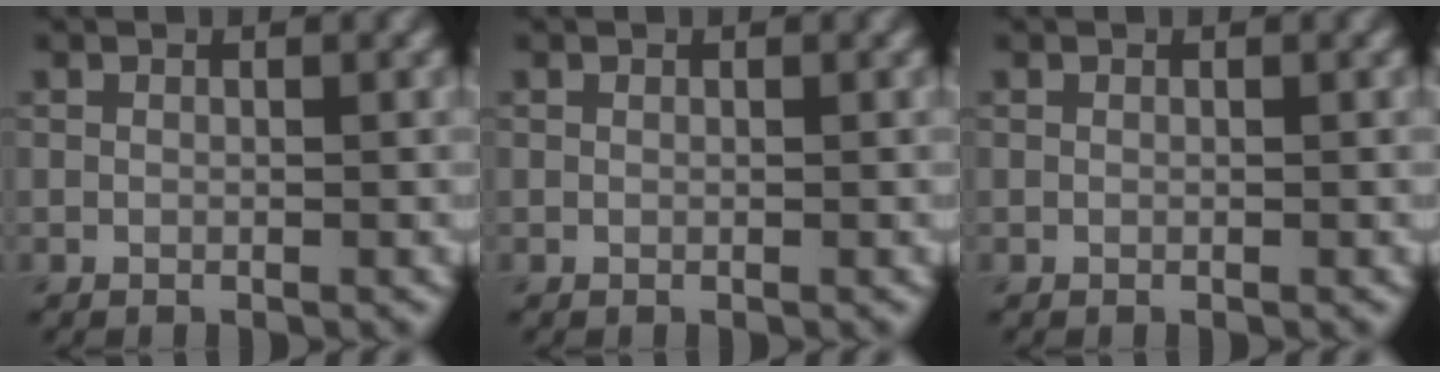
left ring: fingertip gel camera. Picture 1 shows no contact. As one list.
[{"total": 0.0}, {"total": 0.0}]